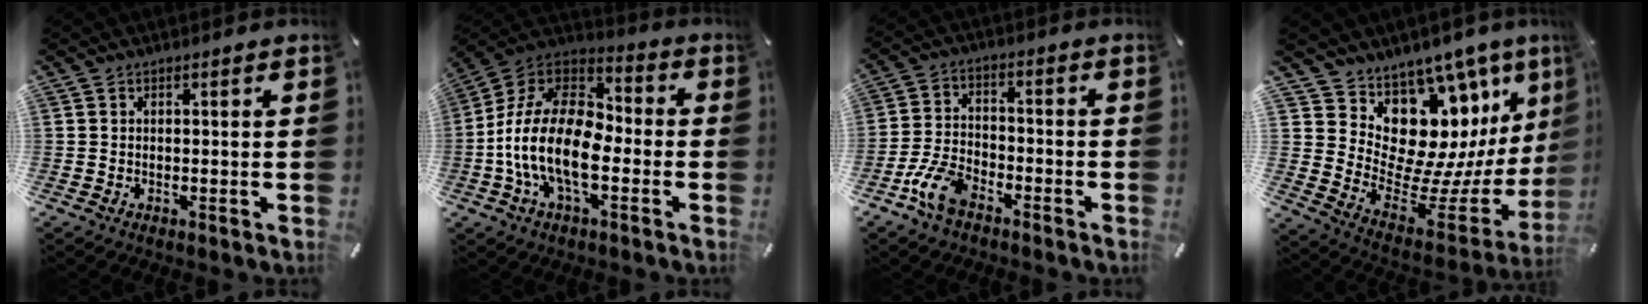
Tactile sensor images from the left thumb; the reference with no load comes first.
{"total": 16.8, "force": [-5.7, 9.2, 12.8], "torque": [-0.281, 0.013, -0.104]}
{"total": 9.1, "force": [-5.8, 4.6, 5.3], "torque": [-0.130, 0.017, -0.114]}
{"total": 15.8, "force": [8.1, 10.9, 8.1], "torque": [-0.112, -0.109, 0.161]}